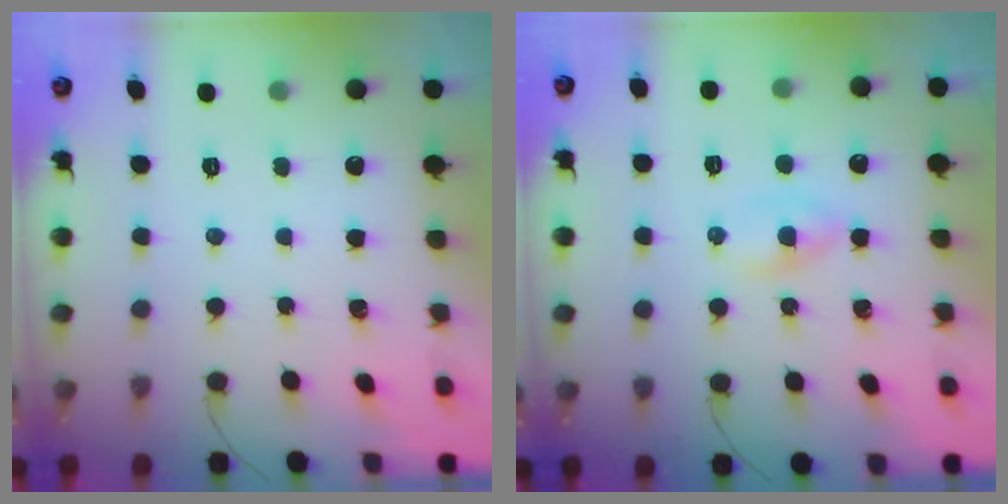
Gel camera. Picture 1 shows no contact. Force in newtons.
{"total": 1.9, "press": 1.6, "slide": 1.0}